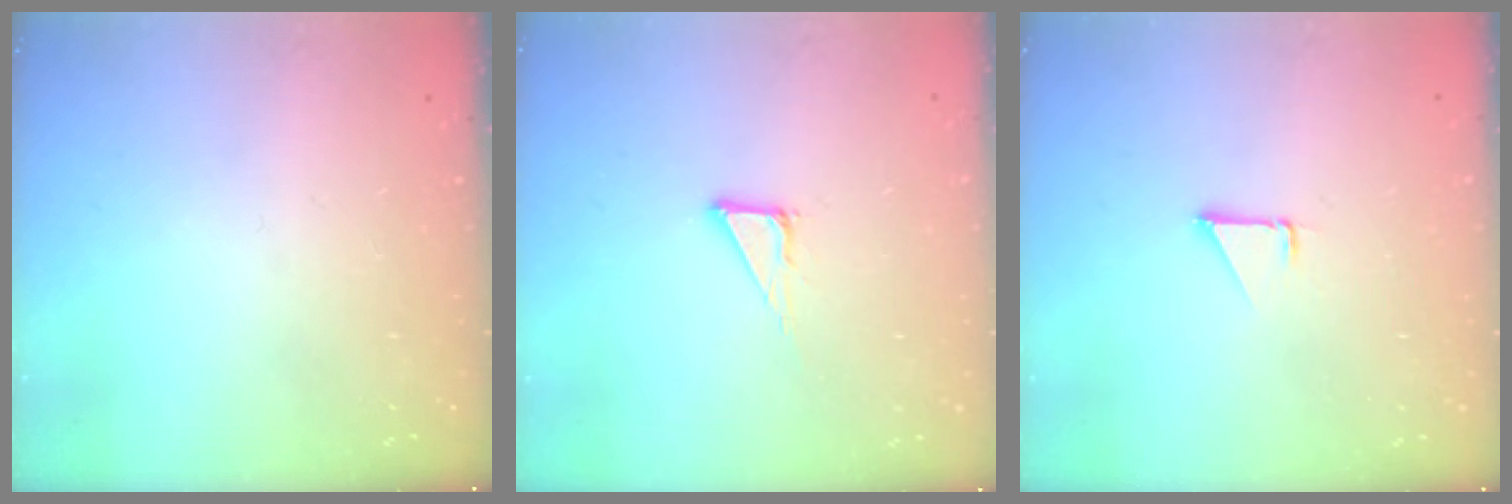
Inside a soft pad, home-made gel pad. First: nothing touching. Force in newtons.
{"total": 4.7, "press": 4.7, "slide": 0.2}
{"total": 1.3, "press": 1.3, "slide": 0.1}